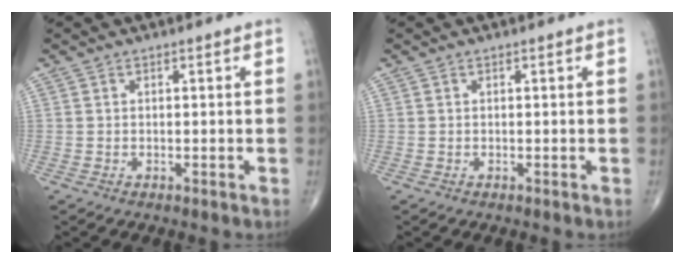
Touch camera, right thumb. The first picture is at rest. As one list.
[{"total": 0.0}]